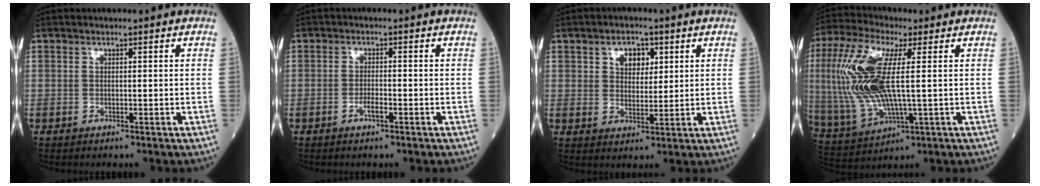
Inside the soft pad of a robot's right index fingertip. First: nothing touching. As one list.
[{"total": 1.8, "force": [-1.0, 0.3, 1.4], "torque": [-0.027, 0.000, -0.018]}, {"total": 4.6, "force": [2.0, 2.9, 2.9], "torque": [-0.045, 0.007, 0.035]}, {"total": 15.1, "force": [1.7, 4.1, 14.4], "torque": [-0.340, 0.008, 0.036]}]